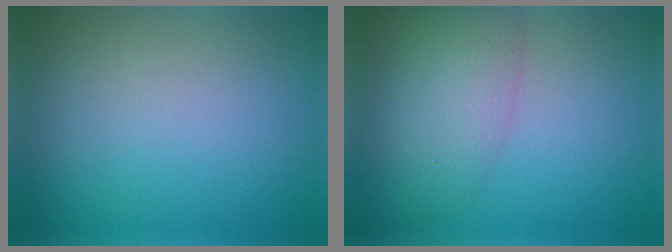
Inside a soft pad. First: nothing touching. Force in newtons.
{"total": 4.8, "press": 4.8, "slide": 0.1}